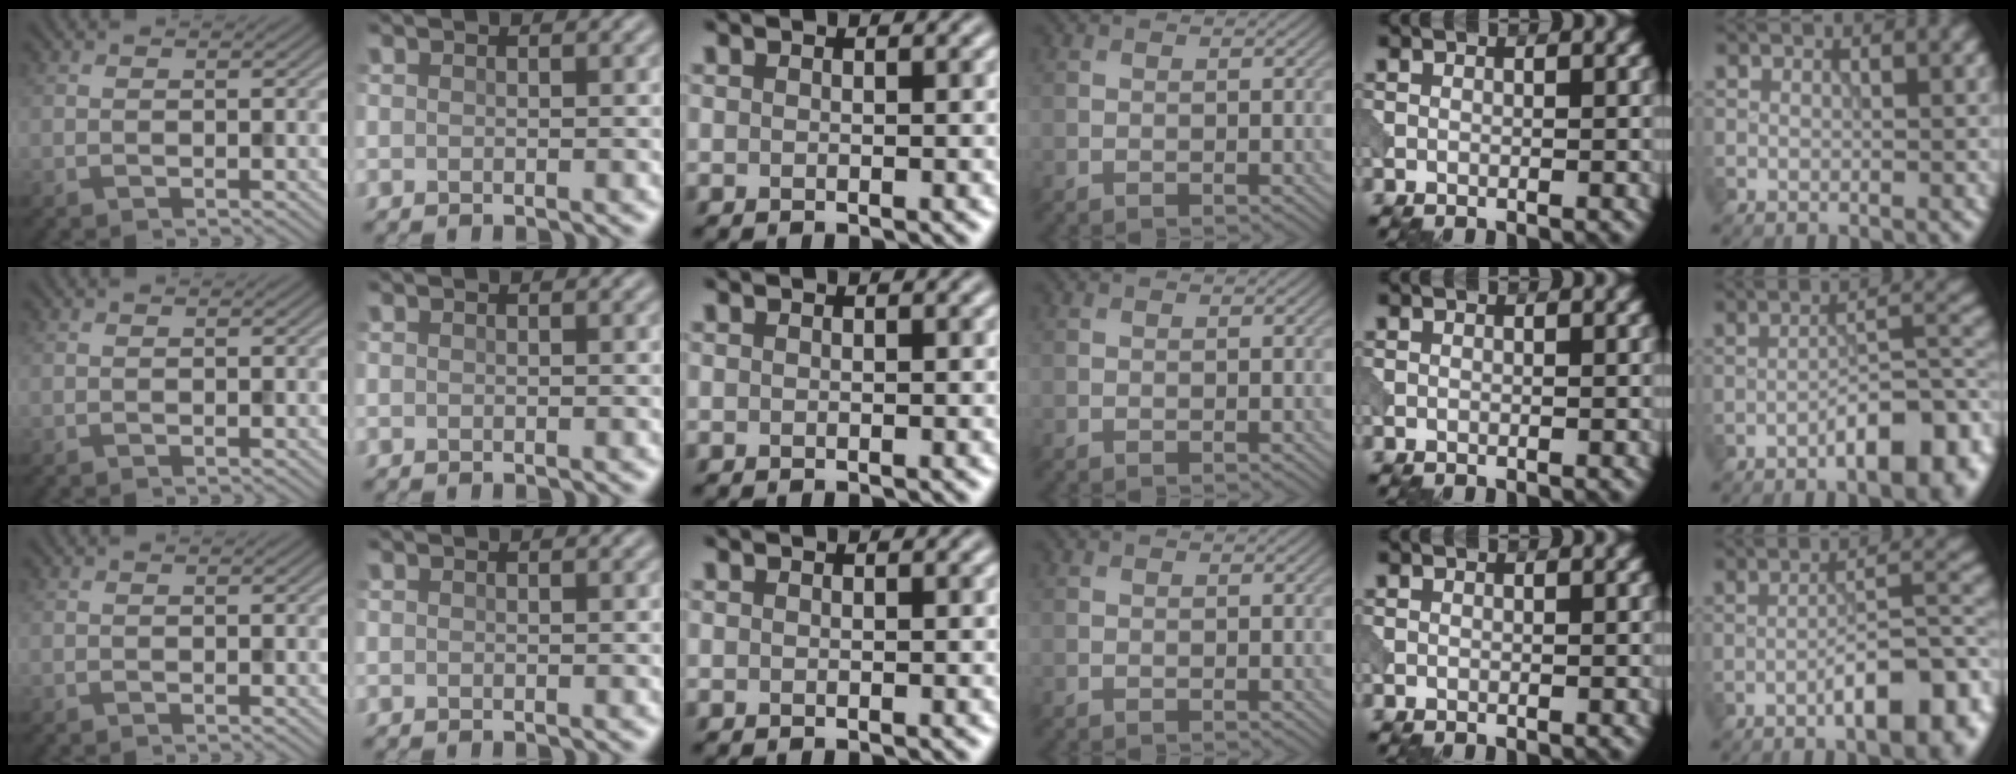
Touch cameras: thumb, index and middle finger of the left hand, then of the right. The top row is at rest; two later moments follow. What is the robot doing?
{"motion": "pour", "object": "beaker"}